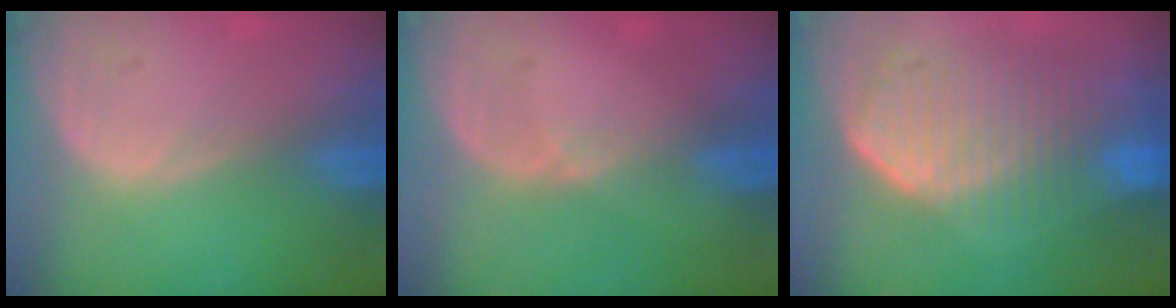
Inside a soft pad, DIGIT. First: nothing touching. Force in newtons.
{"total": 1.4, "press": 0.9, "slide": 1.1}
{"total": 10.7, "press": 9.4, "slide": 5.1}